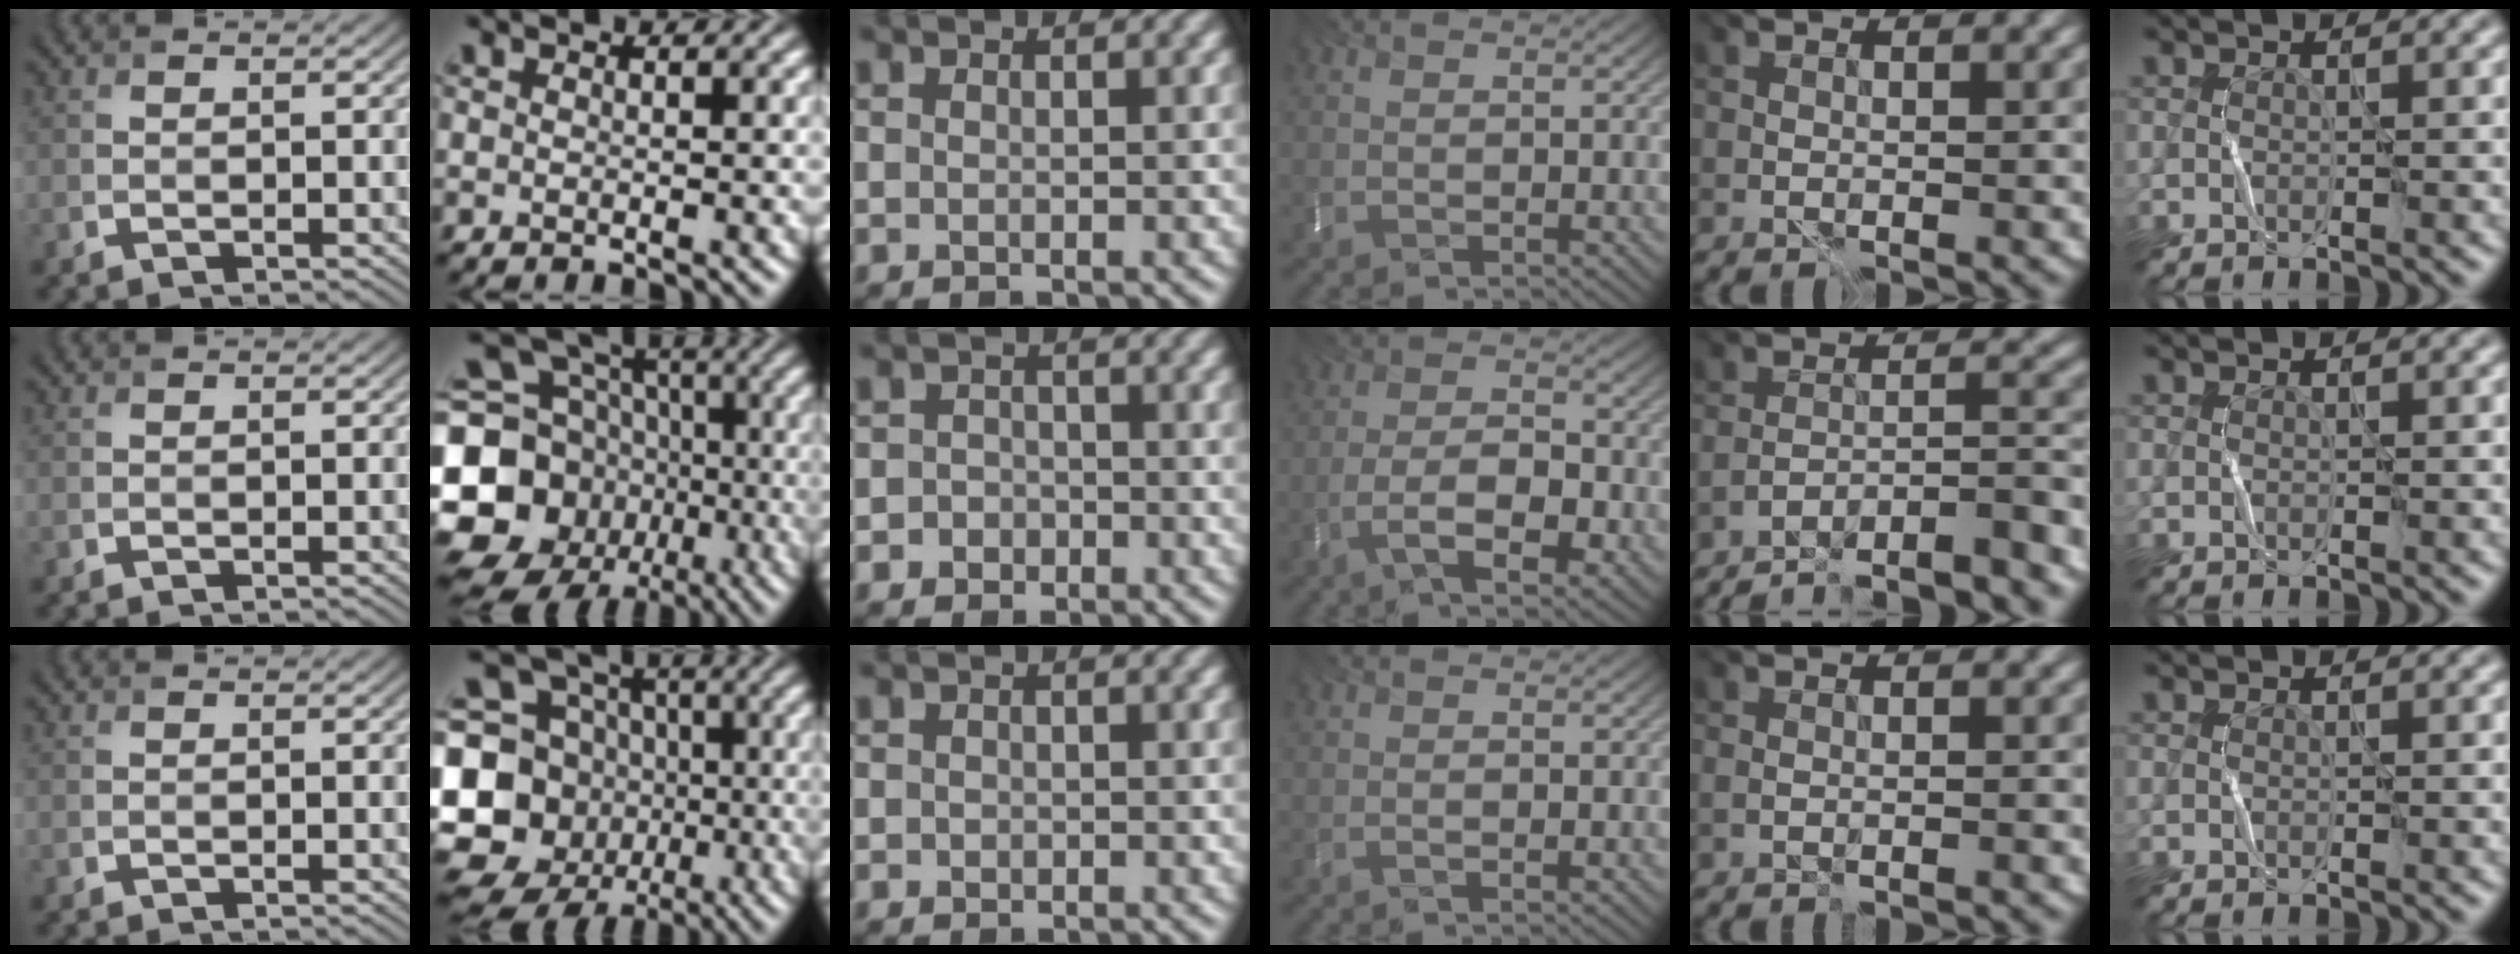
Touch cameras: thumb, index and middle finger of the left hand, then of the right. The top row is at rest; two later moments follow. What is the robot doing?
{"motion": "fold", "object": "bubble wrap"}